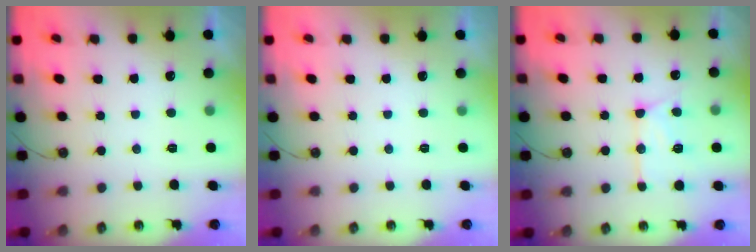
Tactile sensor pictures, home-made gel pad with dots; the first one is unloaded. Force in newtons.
{"total": 0.0}
{"total": 13.5, "press": 13.4, "slide": 1.3}